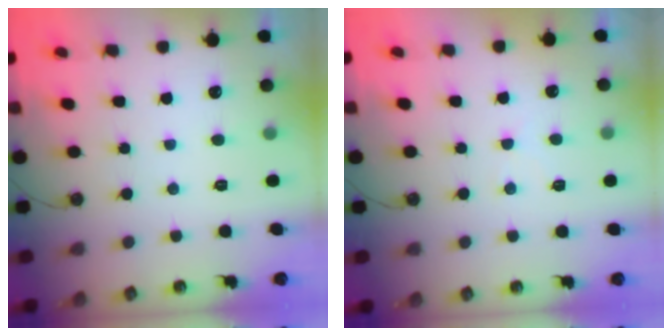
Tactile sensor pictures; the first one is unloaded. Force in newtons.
{"total": 4.6, "press": 4.5, "slide": 0.5}